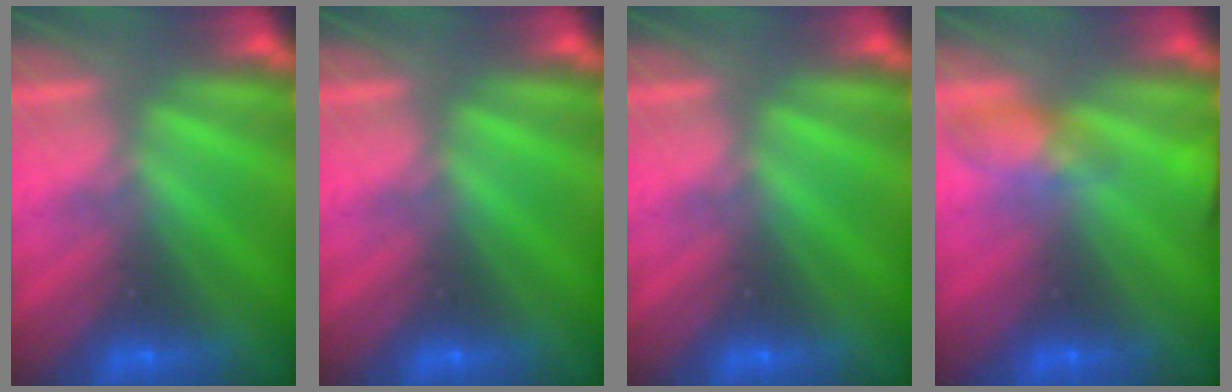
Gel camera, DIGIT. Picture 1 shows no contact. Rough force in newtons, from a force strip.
{"total": 0.0}
{"total": 0.0}
{"total": 4.9}